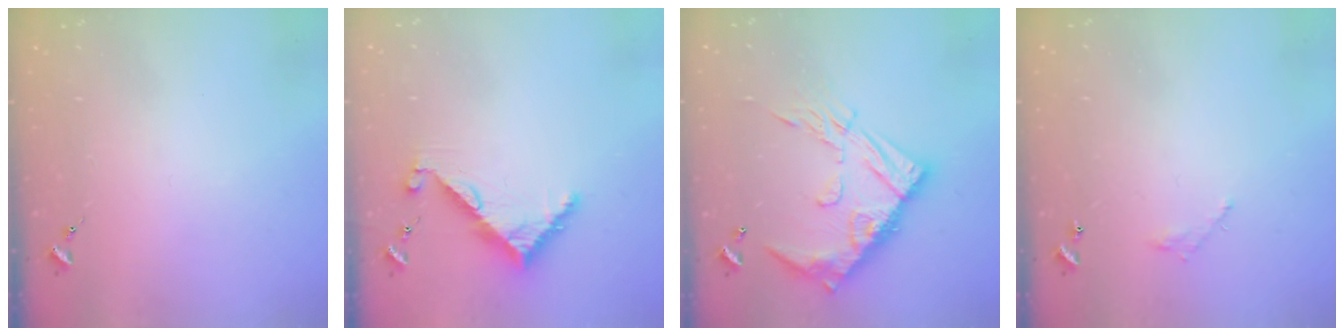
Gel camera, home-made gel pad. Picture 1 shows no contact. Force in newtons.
{"total": 7.3, "press": 7.3, "slide": 0.6}
{"total": 19.1, "press": 19.0, "slide": 1.8}
{"total": 4.3, "press": 4.3, "slide": 0.2}